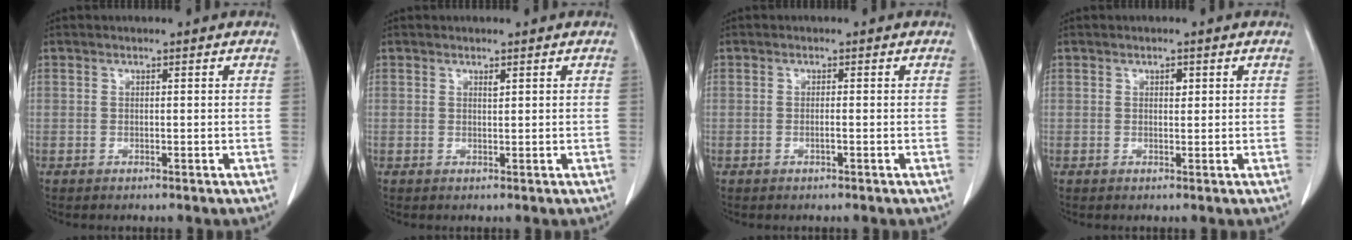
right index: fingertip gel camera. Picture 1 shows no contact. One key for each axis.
{"total": 0.5, "fx": 0.4, "fy": 0.1, "fz": 0.3, "tx": -0.010, "ty": -0.004, "tz": 0.007}
{"total": 0.8, "fx": -0.3, "fy": 0.0, "fz": 0.8, "tx": -0.016, "ty": 0.000, "tz": -0.004}
{"total": 1.1, "fx": 0.4, "fy": 0.6, "fz": 0.8, "tx": -0.010, "ty": -0.001, "tz": 0.006}